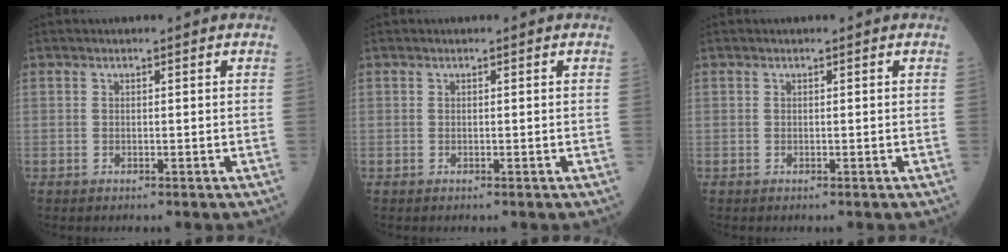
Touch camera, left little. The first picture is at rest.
{"total": 0.0}
{"total": 0.0}